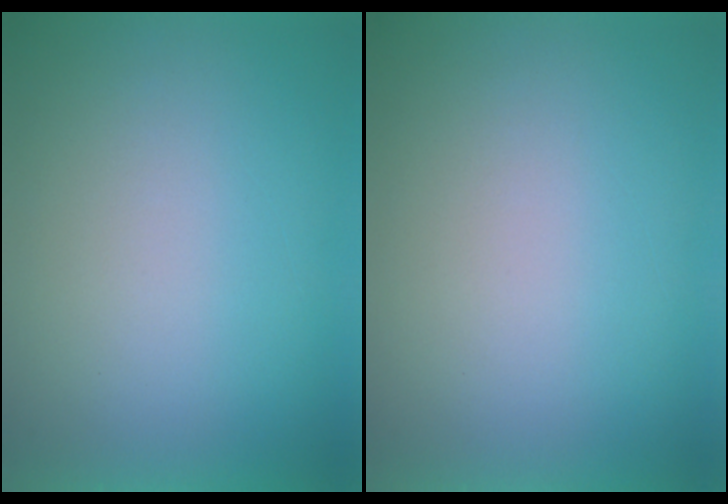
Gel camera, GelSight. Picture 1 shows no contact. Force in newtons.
{"total": 0.0}